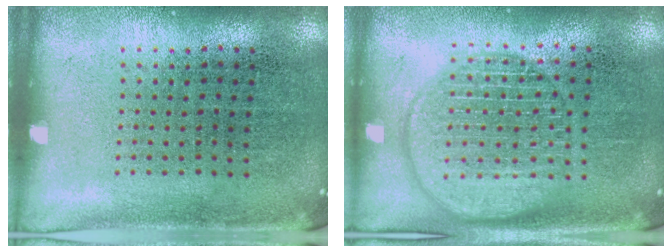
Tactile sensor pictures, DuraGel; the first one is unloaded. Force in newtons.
{"total": 2.6, "press": 2.6, "slide": 0.4}